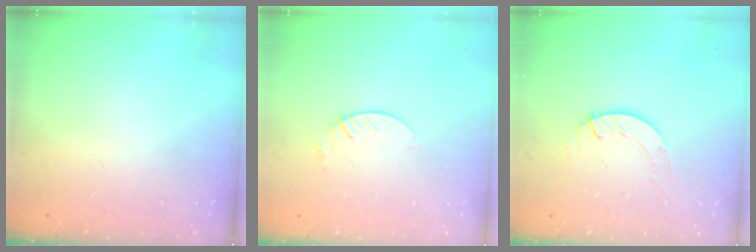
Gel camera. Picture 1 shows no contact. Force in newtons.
{"total": 2.1, "press": 2.1, "slide": 0.2}
{"total": 3.8, "press": 3.8, "slide": 0.4}